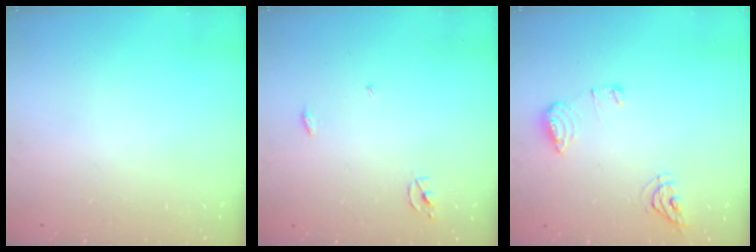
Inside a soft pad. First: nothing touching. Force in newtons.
{"total": 2.3, "press": 2.3, "slide": 0.1}
{"total": 8.6, "press": 8.5, "slide": 0.1}